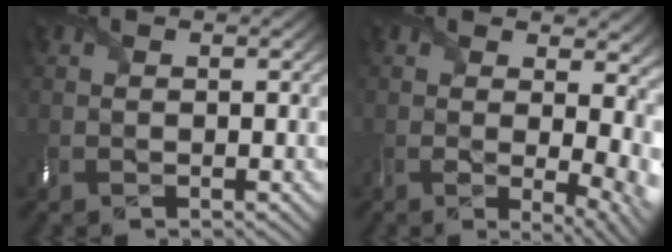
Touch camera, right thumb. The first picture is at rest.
{"total": 9.9, "force": [0.5, 5.6, 8.1], "torque": [-0.096, -0.022, 0.028]}